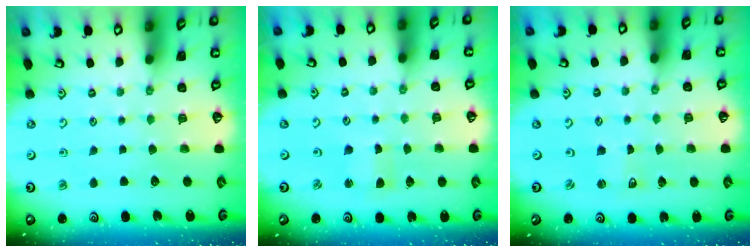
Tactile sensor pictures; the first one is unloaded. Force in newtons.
{"total": 1.8, "press": 1.7, "slide": 0.4}
{"total": 1.2, "press": 1.2, "slide": 0.2}